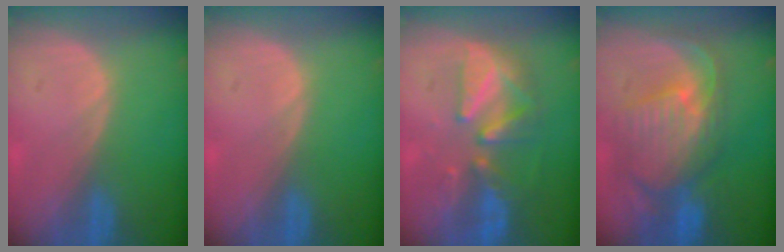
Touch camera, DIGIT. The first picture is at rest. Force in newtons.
{"total": 0.0}
{"total": 8.1, "press": 7.9, "slide": 1.9}
{"total": 11.1, "press": 9.7, "slide": 5.5}